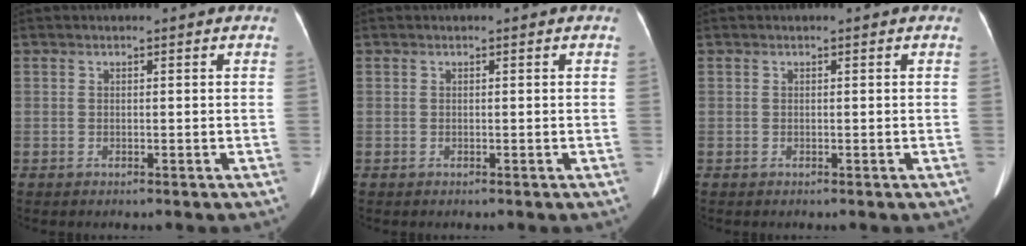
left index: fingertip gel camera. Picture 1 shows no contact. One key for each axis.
{"total": 0.0}
{"total": 0.0}